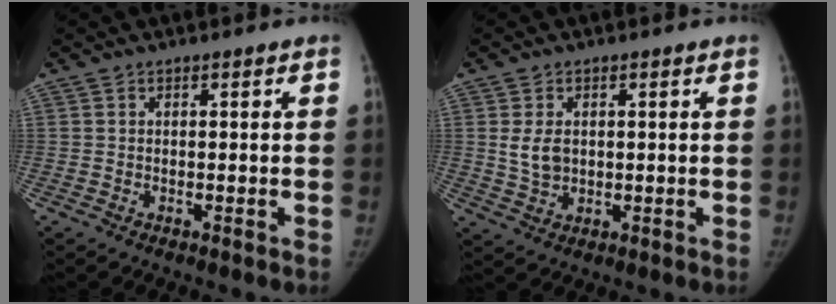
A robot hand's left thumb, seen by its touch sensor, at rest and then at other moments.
{"total": 4.4, "force": [0.6, 3.1, 3.0], "torque": [-0.047, -0.005, 0.021]}